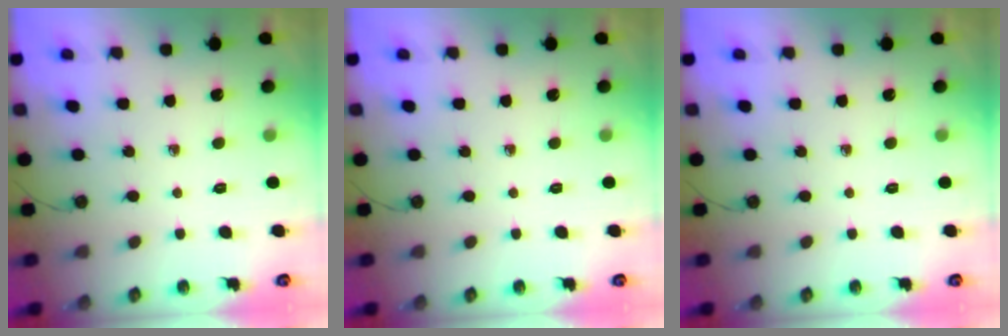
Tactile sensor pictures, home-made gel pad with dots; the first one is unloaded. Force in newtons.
{"total": 0.0}
{"total": 0.0}